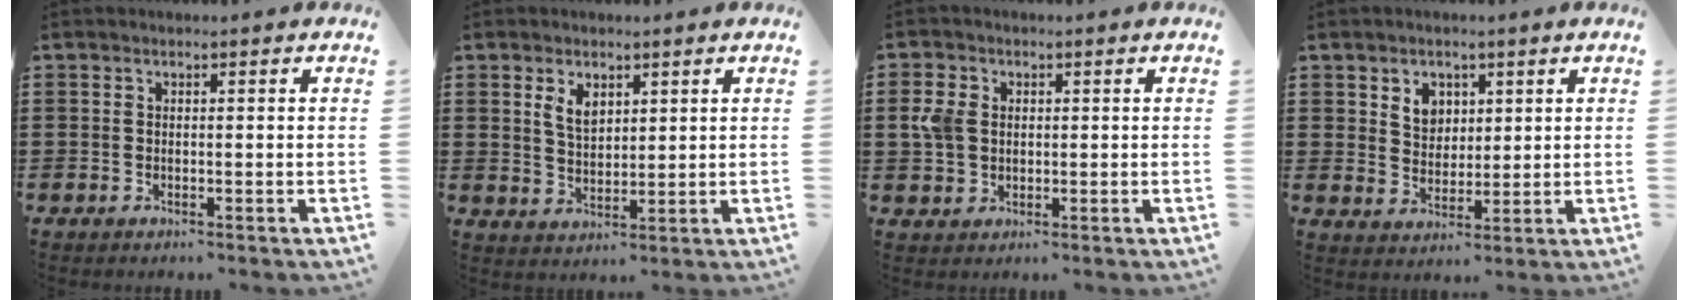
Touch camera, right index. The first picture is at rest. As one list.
[{"total": 3.7, "force": [2.0, 2.2, 2.3], "torque": [-0.052, 0.008, 0.035]}, {"total": 4.2, "force": [0.6, 3.2, 2.6], "torque": [-0.083, 0.005, 0.001]}, {"total": 4.2, "force": [2.1, 3.4, 1.2], "torque": [-0.032, 0.009, 0.037]}]